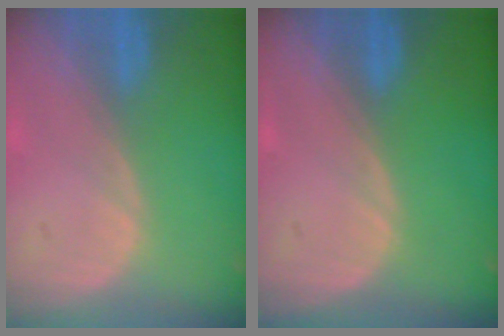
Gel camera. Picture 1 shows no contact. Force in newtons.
{"total": 0.0}